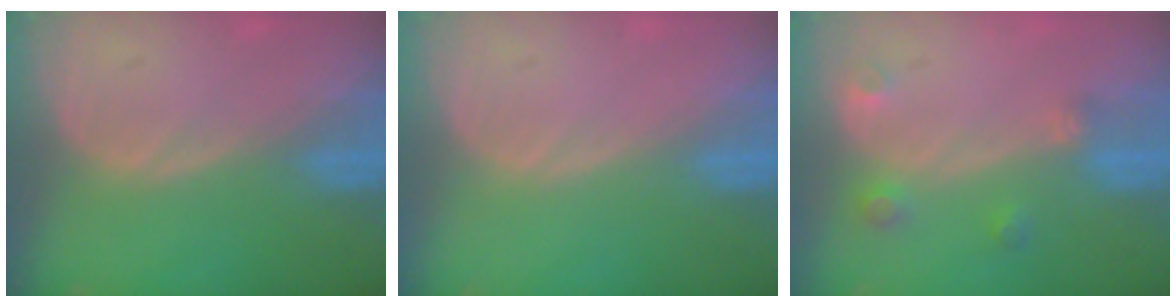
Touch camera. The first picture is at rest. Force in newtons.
{"total": 0.0}
{"total": 2.9, "press": 2.8, "slide": 0.8}